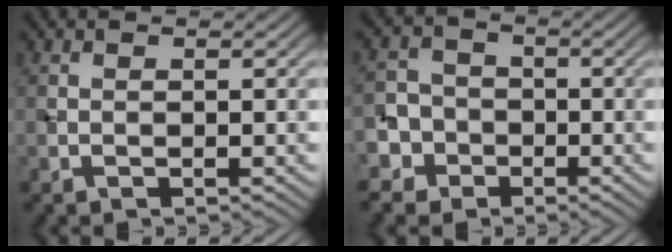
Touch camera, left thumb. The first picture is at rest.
{"total": 5.9, "force": [-2.4, 5.2, 1.2], "torque": [-0.032, 0.000, -0.071]}